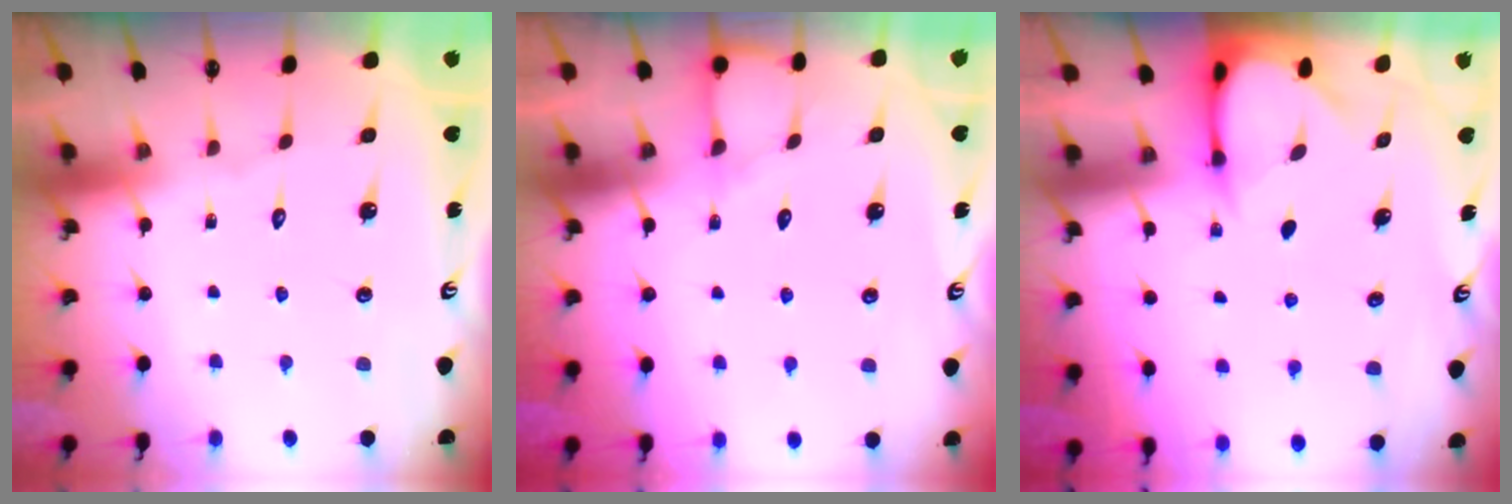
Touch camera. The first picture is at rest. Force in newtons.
{"total": 6.1, "press": 6.0, "slide": 0.6}
{"total": 3.6, "press": 3.6, "slide": 0.3}